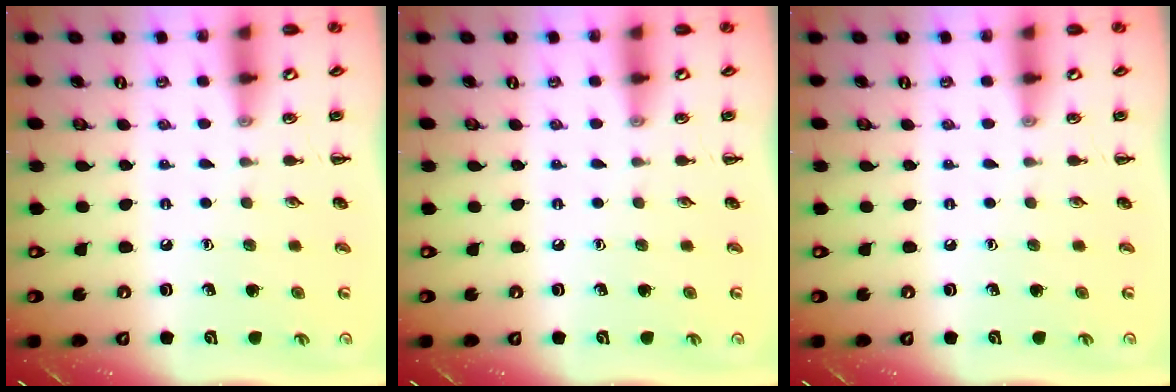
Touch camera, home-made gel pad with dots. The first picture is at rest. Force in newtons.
{"total": 0.0}
{"total": 0.0}